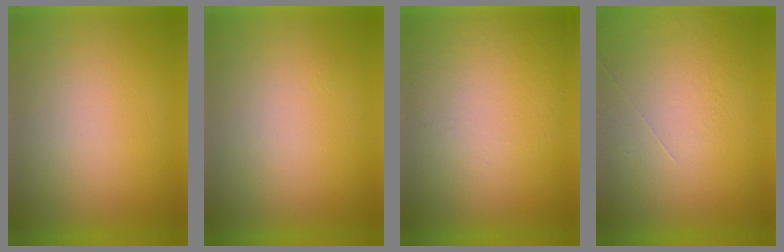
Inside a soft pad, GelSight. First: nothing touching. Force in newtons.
{"total": 0.0}
{"total": 1.0}
{"total": 1.2}